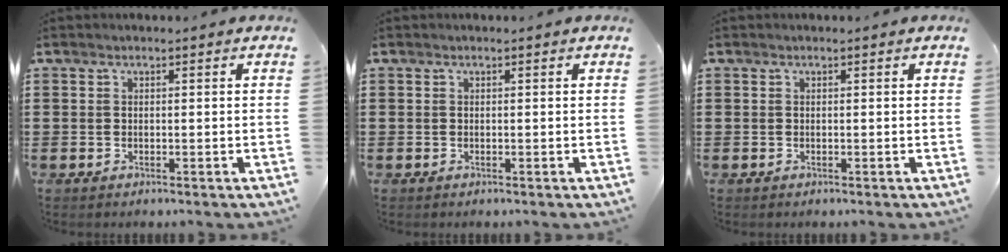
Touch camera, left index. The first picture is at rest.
{"total": 0.0}
{"total": 0.0}